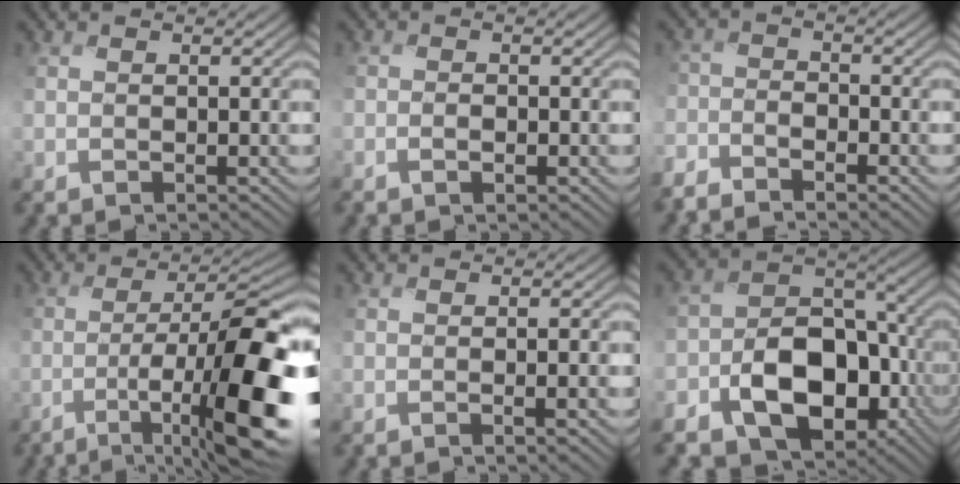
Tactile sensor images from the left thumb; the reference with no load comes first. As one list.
[{"total": 1.4, "force": [-0.7, 0.5, 1.1], "torque": [-0.022, 0.000, -0.013]}, {"total": 4.4, "force": [-4.1, 1.0, 1.1], "torque": [-0.030, -0.013, -0.092]}, {"total": 14.9, "force": [-4.9, 3.5, 13.6], "torque": [-0.201, -0.004, -0.080]}, {"total": 2.6, "force": [-0.3, 0.4, 2.5], "torque": [-0.039, 0.002, -0.006]}, {"total": 15.0, "force": [-6.0, 10.2, 9.1], "torque": [-0.163, -0.029, -0.100]}]